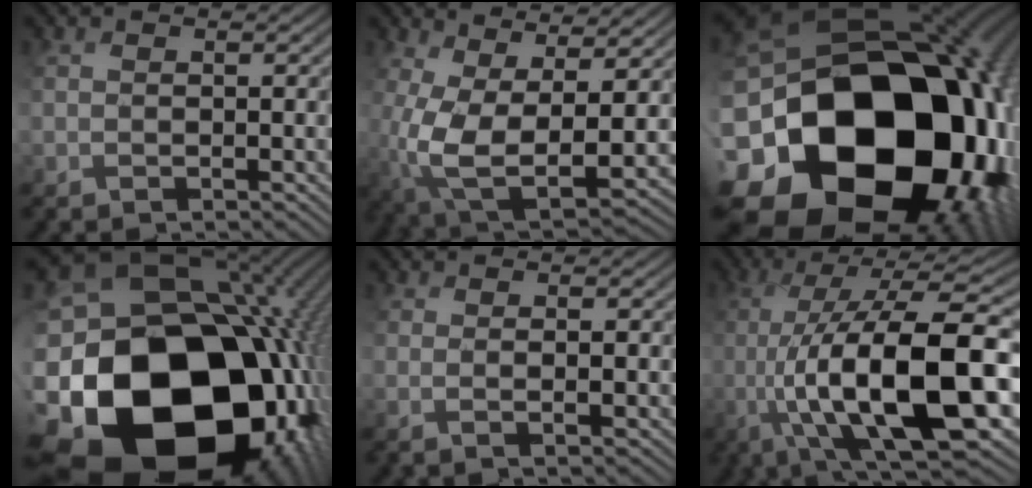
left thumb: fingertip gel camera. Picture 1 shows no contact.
{"total": 9.8, "force": [-0.3, 4.6, 8.6], "torque": [-0.211, -0.017, 0.005]}
{"total": 24.8, "force": [-6.1, 20.0, 13.4], "torque": [-0.255, -0.066, -0.110]}
{"total": 24.7, "force": [-8.9, 19.3, 12.7], "torque": [-0.233, -0.072, -0.141]}
{"total": 1.6, "force": [0.5, 0.5, 1.5], "torque": [-0.023, 0.003, 0.009]}
{"total": 16.8, "force": [-3.2, 6.2, 15.3], "torque": [-0.271, -0.005, -0.041]}